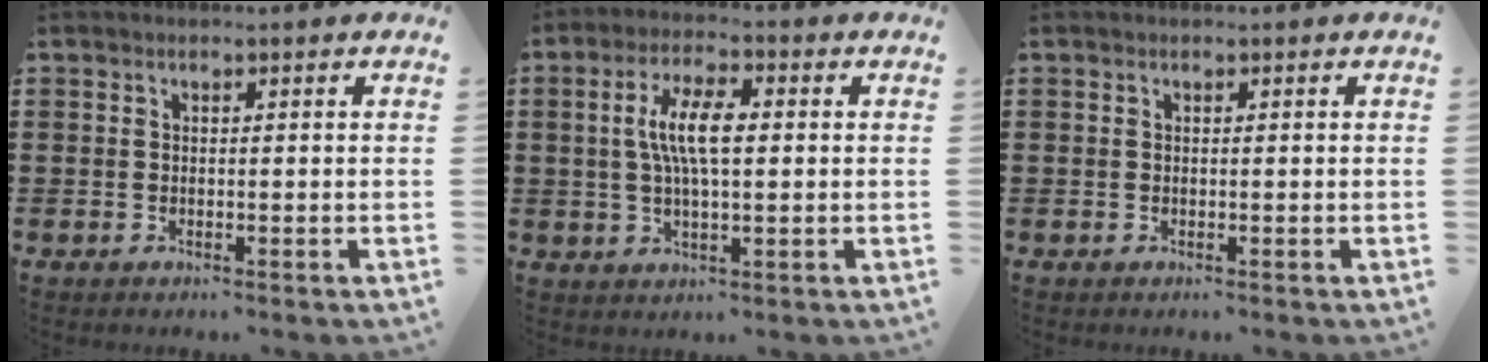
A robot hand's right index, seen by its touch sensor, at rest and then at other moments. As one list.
[{"total": 7.4, "force": [0.7, 2.4, 7.0], "torque": [-0.148, 0.004, 0.004]}, {"total": 0.0}]